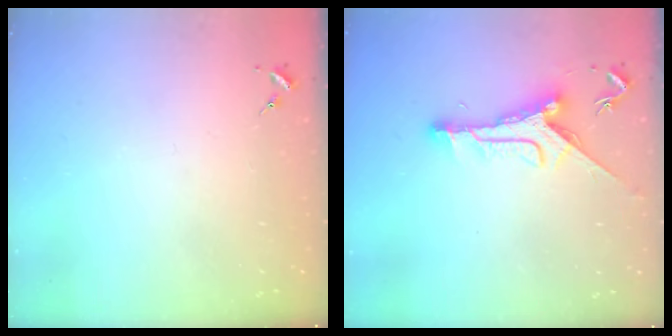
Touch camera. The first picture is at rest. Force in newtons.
{"total": 11.1, "press": 11.0, "slide": 0.6}